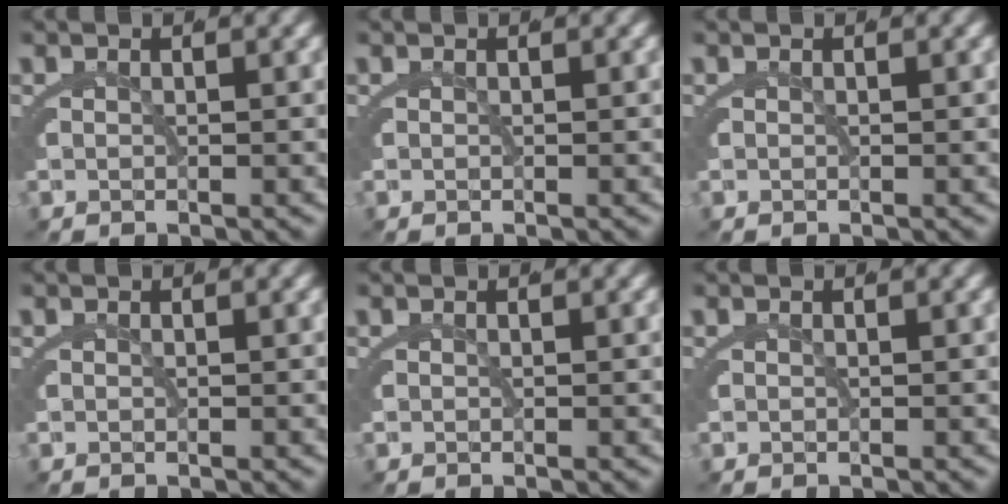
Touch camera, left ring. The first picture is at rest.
{"total": 0.0}
{"total": 0.0}
{"total": 0.0}
{"total": 0.0}
{"total": 0.0}